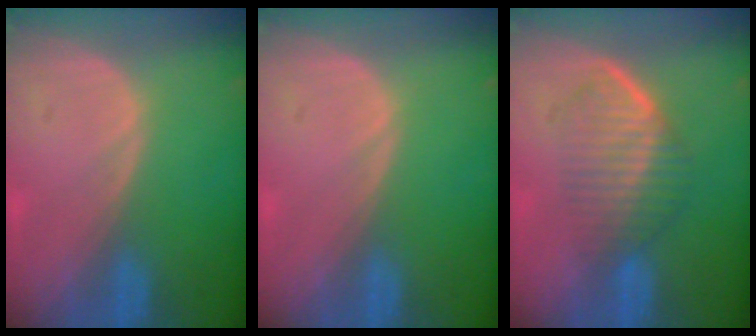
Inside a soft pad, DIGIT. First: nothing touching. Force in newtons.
{"total": 0.0}
{"total": 7.1, "press": 6.1, "slide": 3.6}